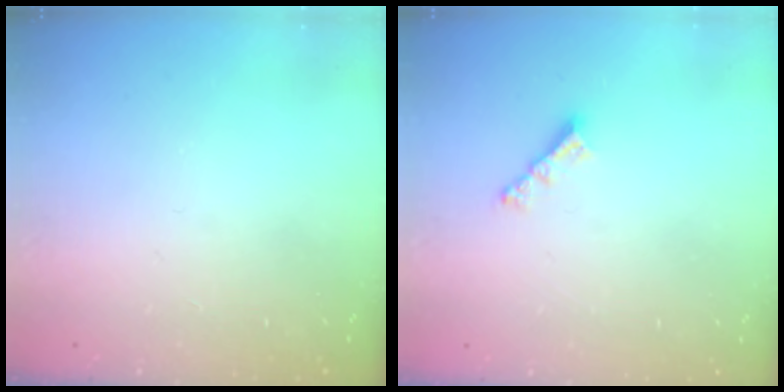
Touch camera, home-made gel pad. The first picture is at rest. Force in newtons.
{"total": 3.8, "press": 3.8, "slide": 0.2}